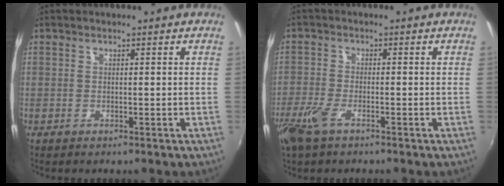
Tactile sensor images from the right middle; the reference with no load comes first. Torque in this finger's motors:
{"motor_torque": [0.74, -0.67, 0.25, 0.08]}